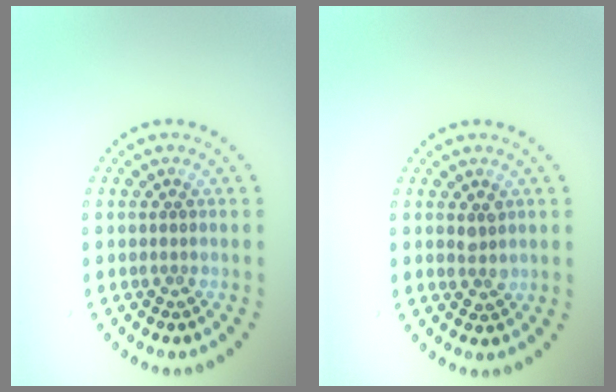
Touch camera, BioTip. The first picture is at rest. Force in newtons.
{"total": 1.5, "press": 1.4, "slide": 0.5}